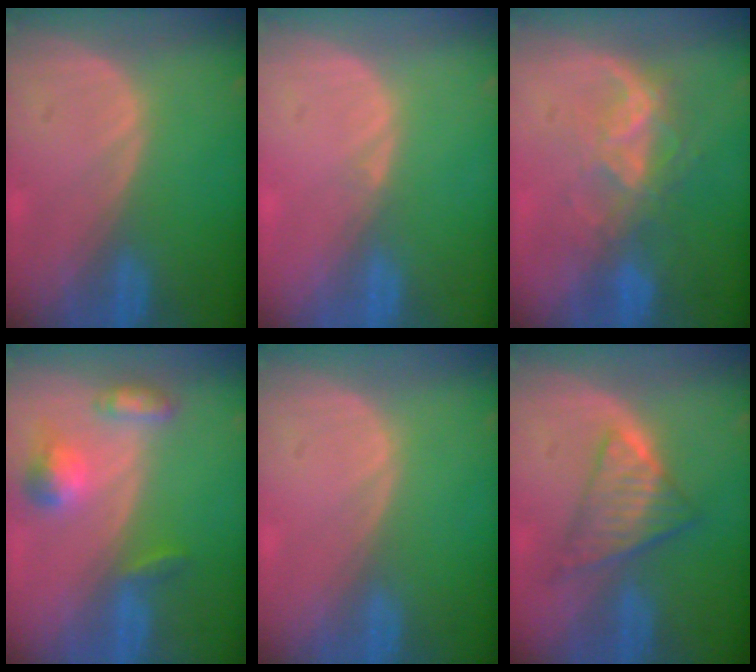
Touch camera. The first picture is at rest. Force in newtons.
{"total": 0.6, "press": 0.4, "slide": 0.5}
{"total": 6.7, "press": 6.0, "slide": 2.9}
{"total": 5.7, "press": 5.3, "slide": 2.1}
{"total": 0.0}
{"total": 6.5, "press": 5.8, "slide": 2.9}